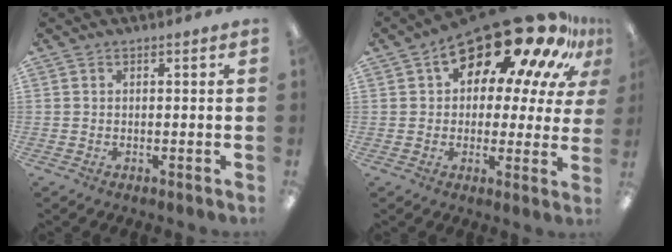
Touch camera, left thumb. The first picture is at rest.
{"total": 23.8, "force": [14.9, 10.2, 15.6], "torque": [-0.230, -0.100, 0.243]}